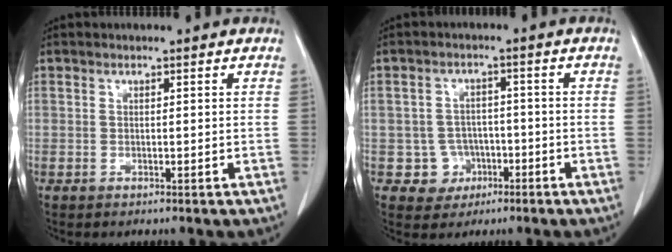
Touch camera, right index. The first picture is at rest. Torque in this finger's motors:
{"motor_torque": [-0.01, 0.12, -0.25, -0.10]}